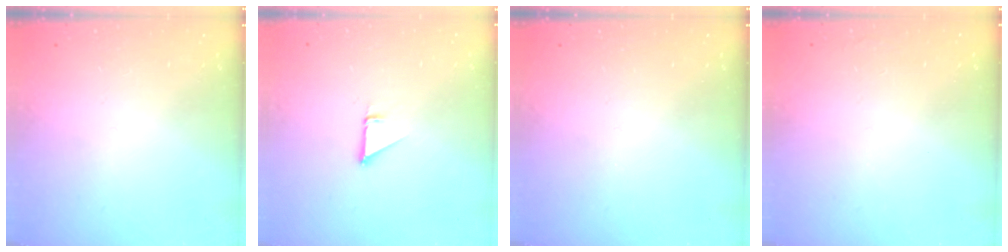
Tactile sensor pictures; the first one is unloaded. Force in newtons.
{"total": 1.0, "press": 1.0, "slide": 0.1}
{"total": 0.0}
{"total": 1.6, "press": 1.6, "slide": 0.1}